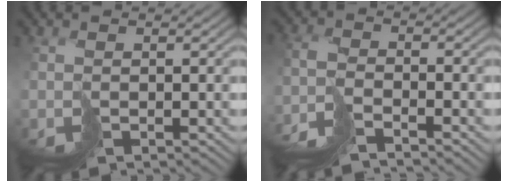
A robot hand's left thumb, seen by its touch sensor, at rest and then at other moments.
{"total": 5.5, "force": [-4.5, 1.5, 2.7], "torque": [-0.064, -0.009, -0.097]}